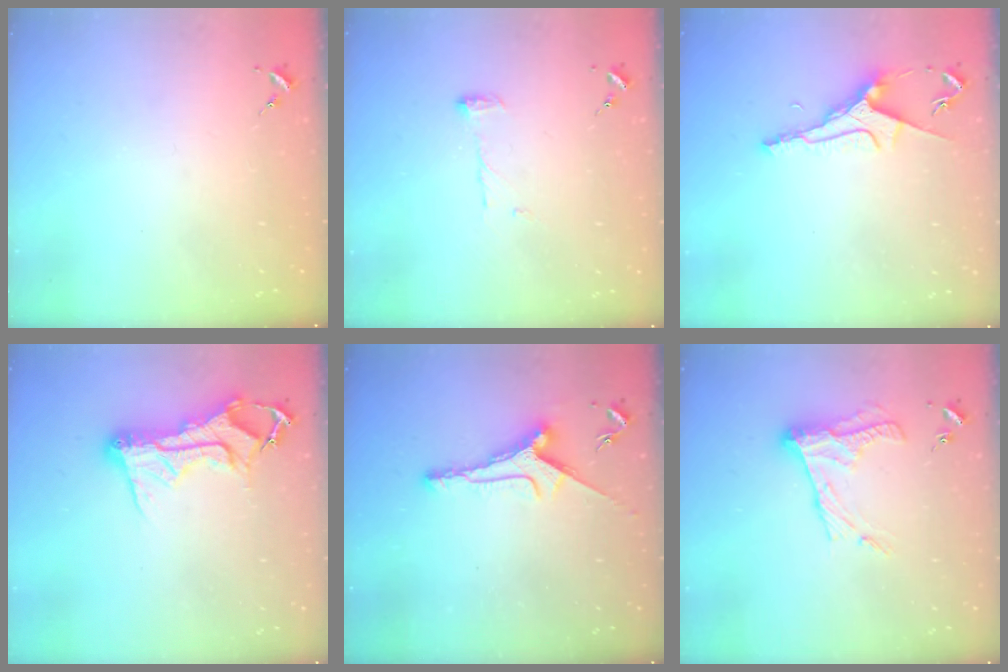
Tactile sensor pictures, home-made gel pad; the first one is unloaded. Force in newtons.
{"total": 6.3, "press": 6.3, "slide": 0.6}
{"total": 9.5, "press": 9.4, "slide": 1.1}
{"total": 14.0, "press": 14.0, "slide": 1.4}
{"total": 8.5, "press": 8.5, "slide": 0.5}
{"total": 11.8, "press": 11.8, "slide": 0.9}